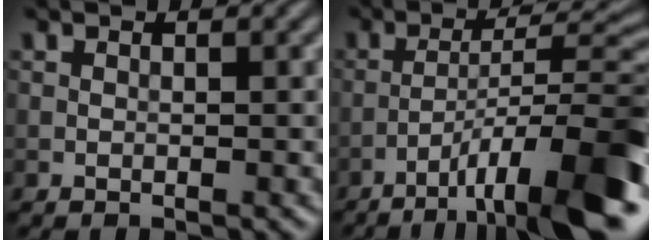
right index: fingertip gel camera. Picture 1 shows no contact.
{"total": 12.3, "force": [-7.1, 2.2, 9.8], "torque": [-0.142, 0.019, -0.107]}